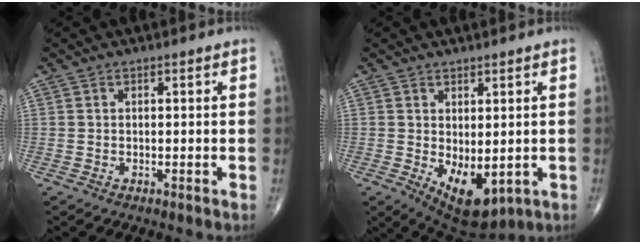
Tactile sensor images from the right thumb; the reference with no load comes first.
{"total": 9.2, "force": [-1.5, 4.6, 7.8], "torque": [-0.101, -0.010, -0.001]}